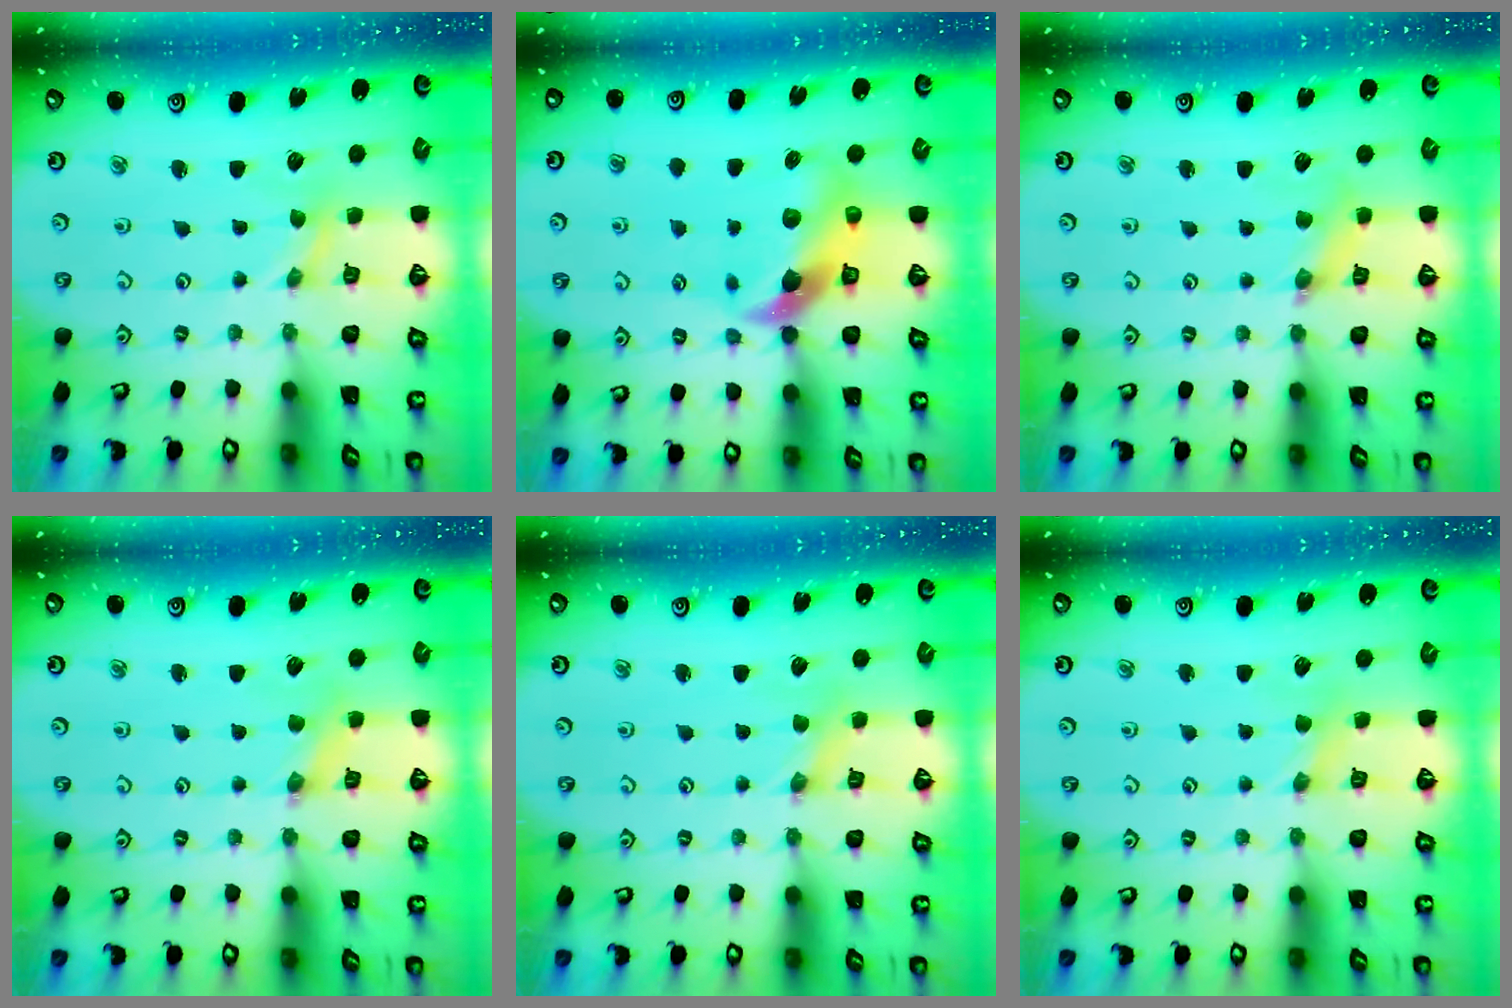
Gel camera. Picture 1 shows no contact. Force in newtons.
{"total": 10.8, "press": 10.7, "slide": 1.7}
{"total": 2.4, "press": 2.3, "slide": 0.4}
{"total": 1.6, "press": 1.6, "slide": 0.3}
{"total": 0.0}
{"total": 1.5, "press": 1.5, "slide": 0.2}